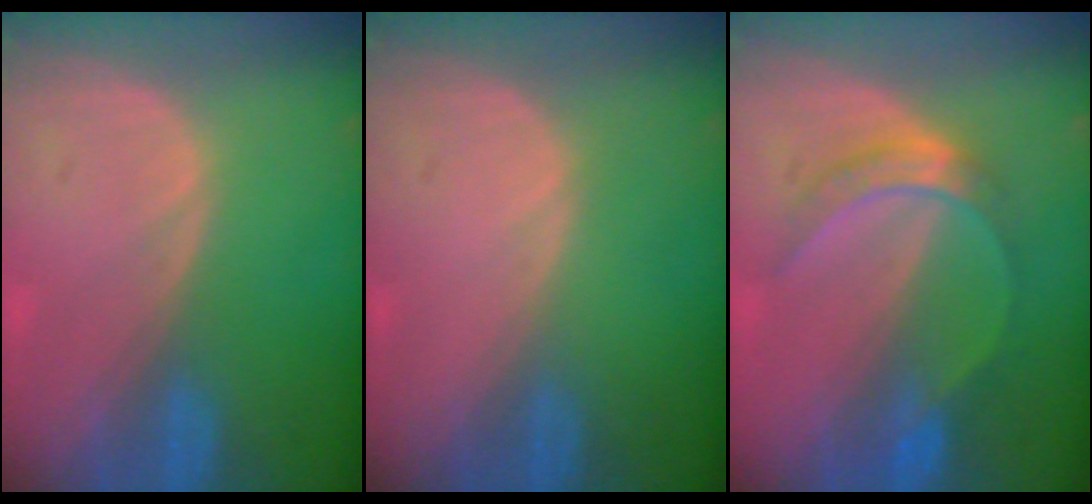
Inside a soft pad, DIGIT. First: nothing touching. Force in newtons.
{"total": 0.0}
{"total": 5.1, "press": 5.1, "slide": 0.5}